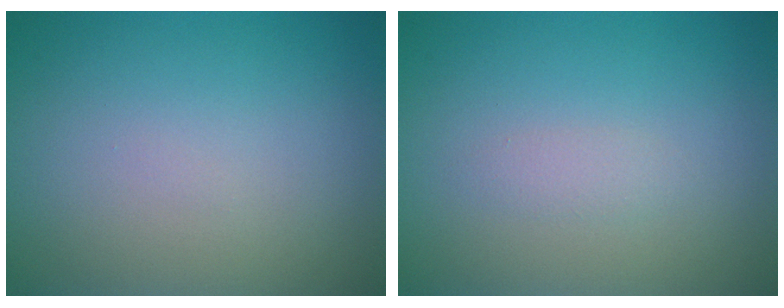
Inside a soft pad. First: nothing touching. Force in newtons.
{"total": 0.9, "press": 0.9, "slide": 0.0}